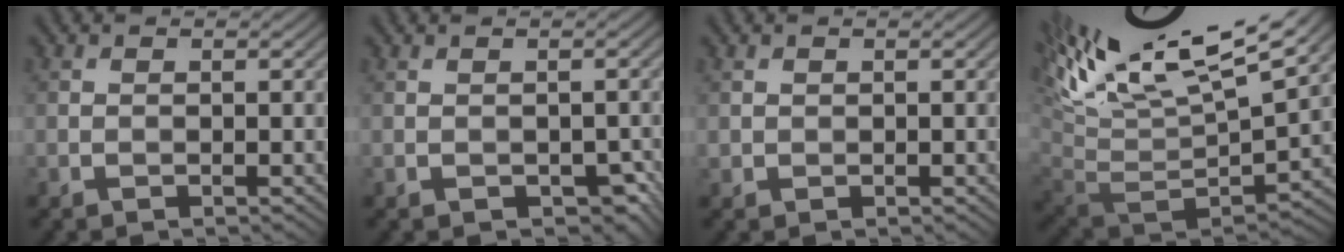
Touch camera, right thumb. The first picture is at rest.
{"total": 2.4, "force": [-0.9, 1.4, 1.6], "torque": [-0.030, -0.010, -0.005]}
{"total": 0.6, "force": [0.4, 0.4, 0.1], "torque": [-0.007, -0.001, 0.013]}
{"total": 17.7, "force": [9.3, 6.0, 13.8], "torque": [-0.277, 0.024, 0.172]}